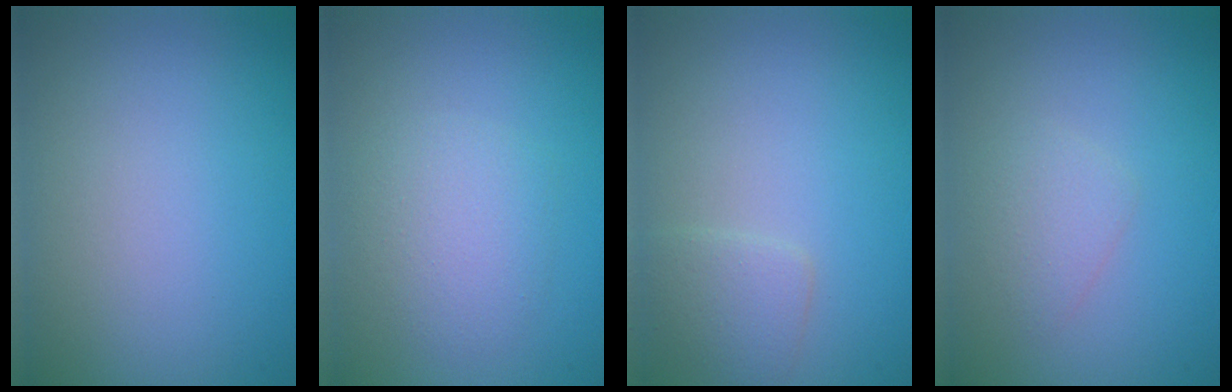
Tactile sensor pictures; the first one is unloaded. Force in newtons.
{"total": 2.8, "press": 2.8, "slide": 0.2}
{"total": 1.8, "press": 1.8, "slide": 0.0}
{"total": 1.7, "press": 1.7, "slide": 0.1}